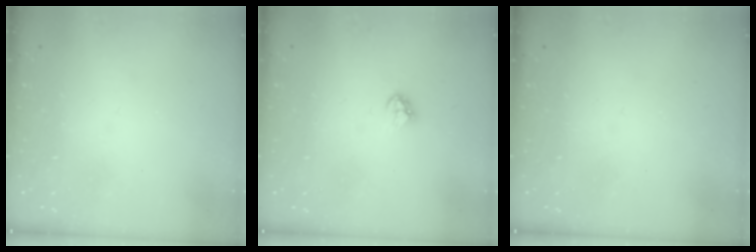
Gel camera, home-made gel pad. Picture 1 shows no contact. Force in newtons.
{"total": 3.5, "press": 3.5, "slide": 0.2}
{"total": 0.0}